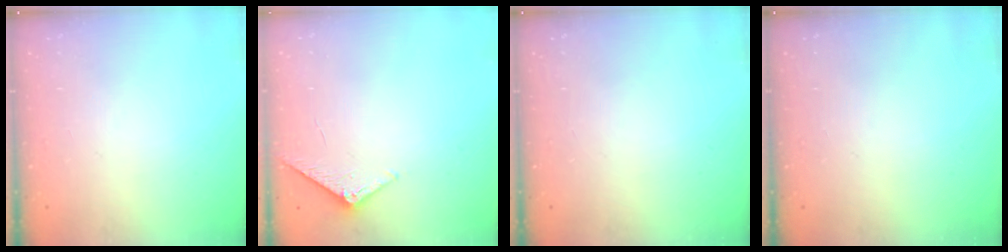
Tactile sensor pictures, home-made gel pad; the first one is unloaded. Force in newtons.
{"total": 5.6, "press": 5.6, "slide": 0.6}
{"total": 0.0}
{"total": 0.0}